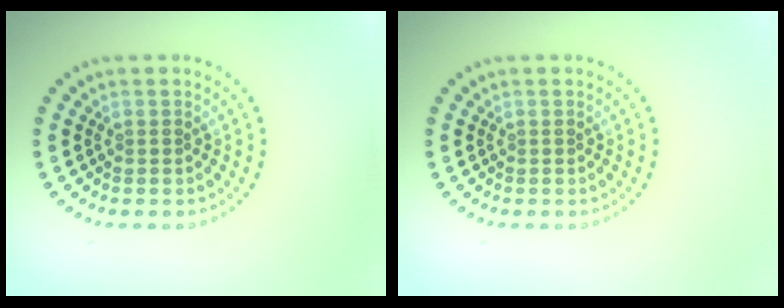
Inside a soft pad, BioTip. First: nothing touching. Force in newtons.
{"total": 0.0}